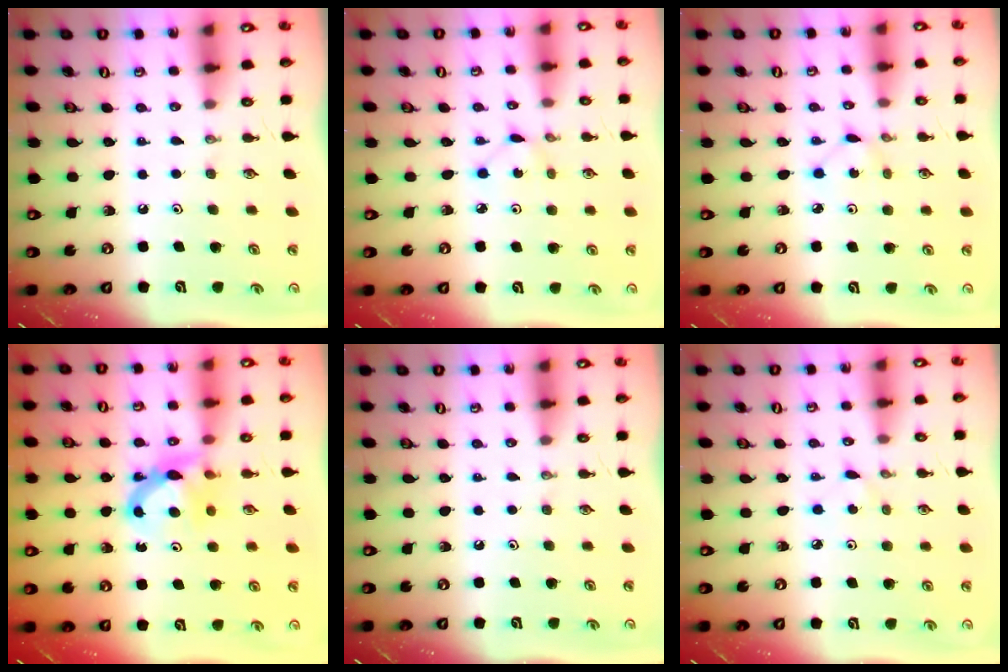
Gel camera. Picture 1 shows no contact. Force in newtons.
{"total": 1.2, "press": 1.2, "slide": 0.1}
{"total": 1.2, "press": 1.2, "slide": 0.1}
{"total": 7.8, "press": 7.8, "slide": 0.1}
{"total": 0.0}
{"total": 2.9, "press": 2.9, "slide": 0.4}